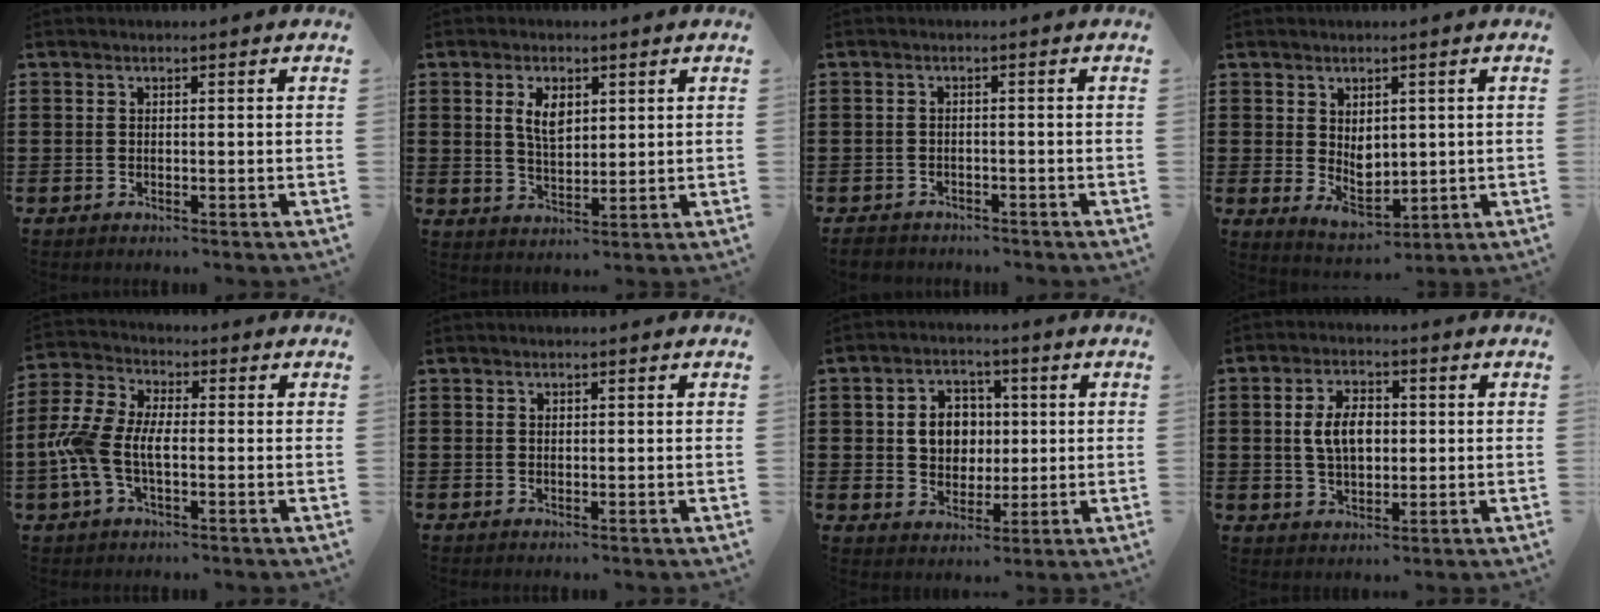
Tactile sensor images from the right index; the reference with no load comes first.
{"total": 4.4, "force": [1.6, 2.2, 3.5], "torque": [-0.068, 0.005, 0.026]}
{"total": 1.8, "force": [-1.8, 0.3, 0.1], "torque": [-0.015, -0.002, -0.041]}
{"total": 3.9, "force": [0.6, 3.0, 2.4], "torque": [-0.037, -0.002, 0.010]}
{"total": 7.9, "force": [-1.7, 4.3, 6.4], "torque": [-0.166, -0.006, -0.041]}
{"total": 0.0}
{"total": 6.3, "force": [0.6, 5.3, 3.3], "torque": [-0.068, 0.012, 0.005]}
{"total": 6.1, "force": [0.4, 3.5, 5.0], "torque": [-0.101, 0.008, 0.000]}